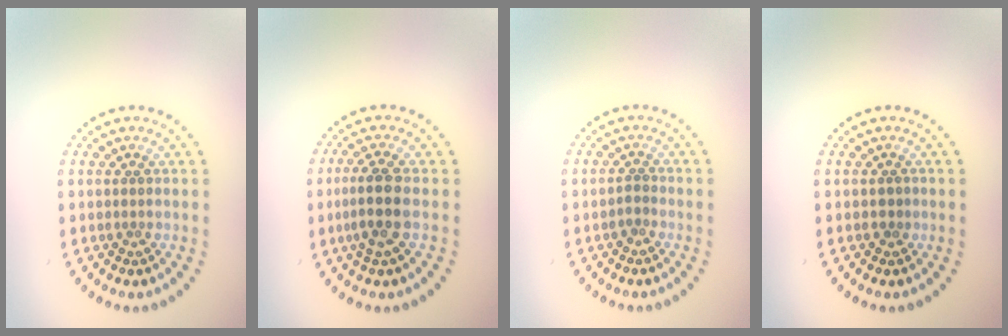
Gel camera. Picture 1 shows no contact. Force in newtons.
{"total": 3.0, "press": 2.6, "slide": 1.6}
{"total": 0.7, "press": 0.2, "slide": 0.6}
{"total": 0.7, "press": 0.6, "slide": 0.3}